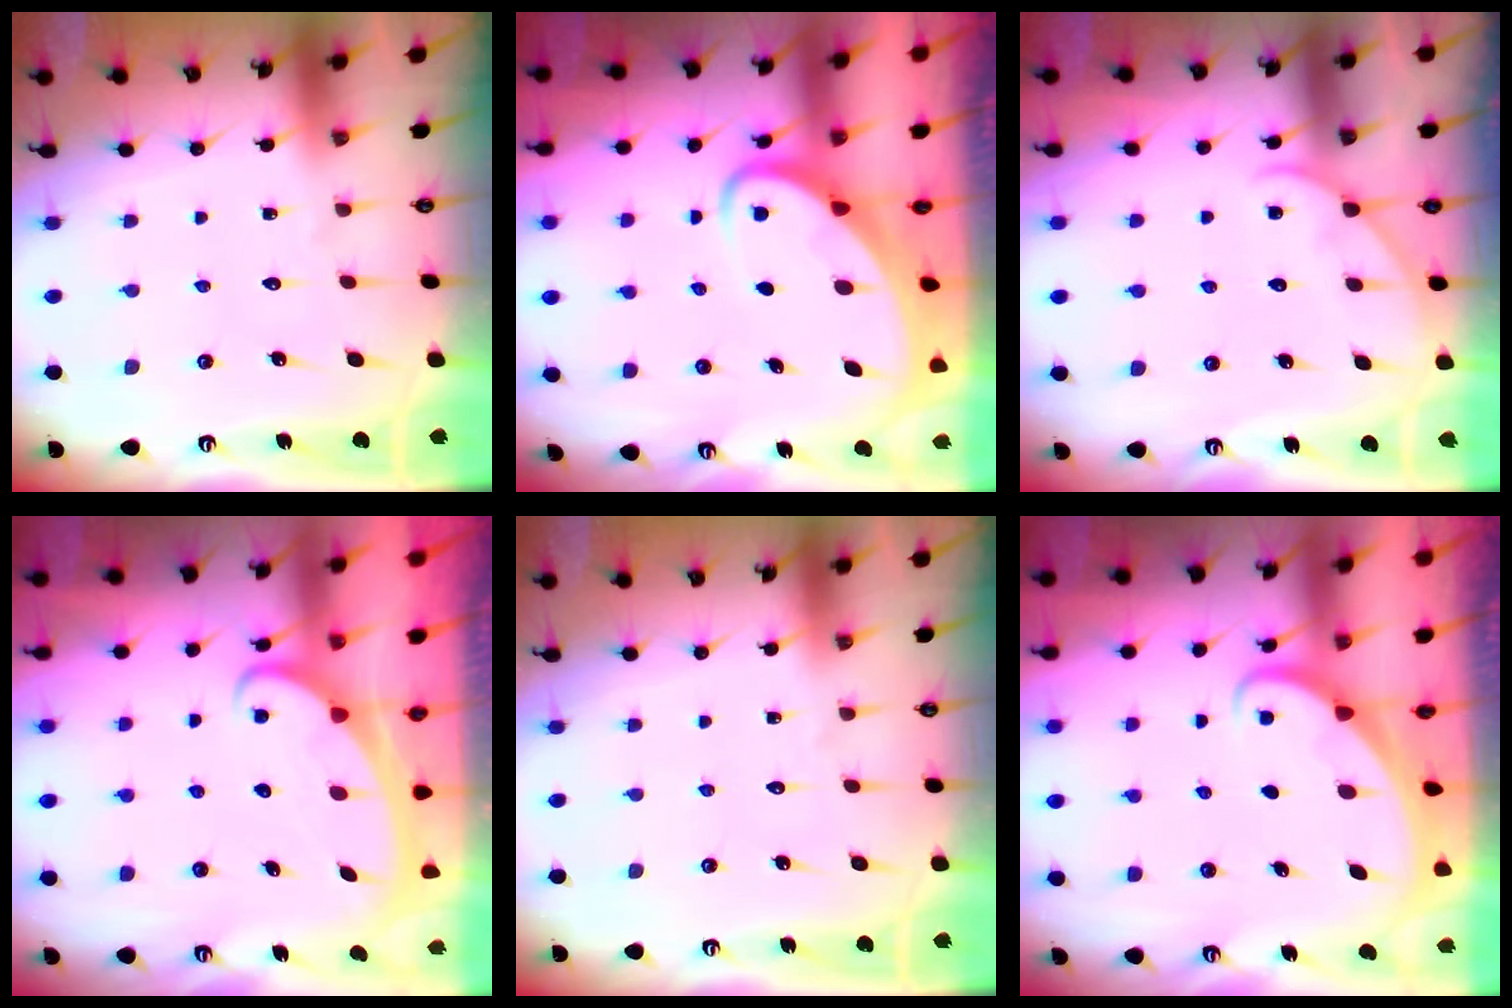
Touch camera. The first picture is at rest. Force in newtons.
{"total": 3.9, "press": 3.9, "slide": 0.5}
{"total": 2.8, "press": 2.8, "slide": 0.3}
{"total": 2.3, "press": 2.2, "slide": 0.3}
{"total": 0.0}
{"total": 1.8, "press": 1.8, "slide": 0.0}